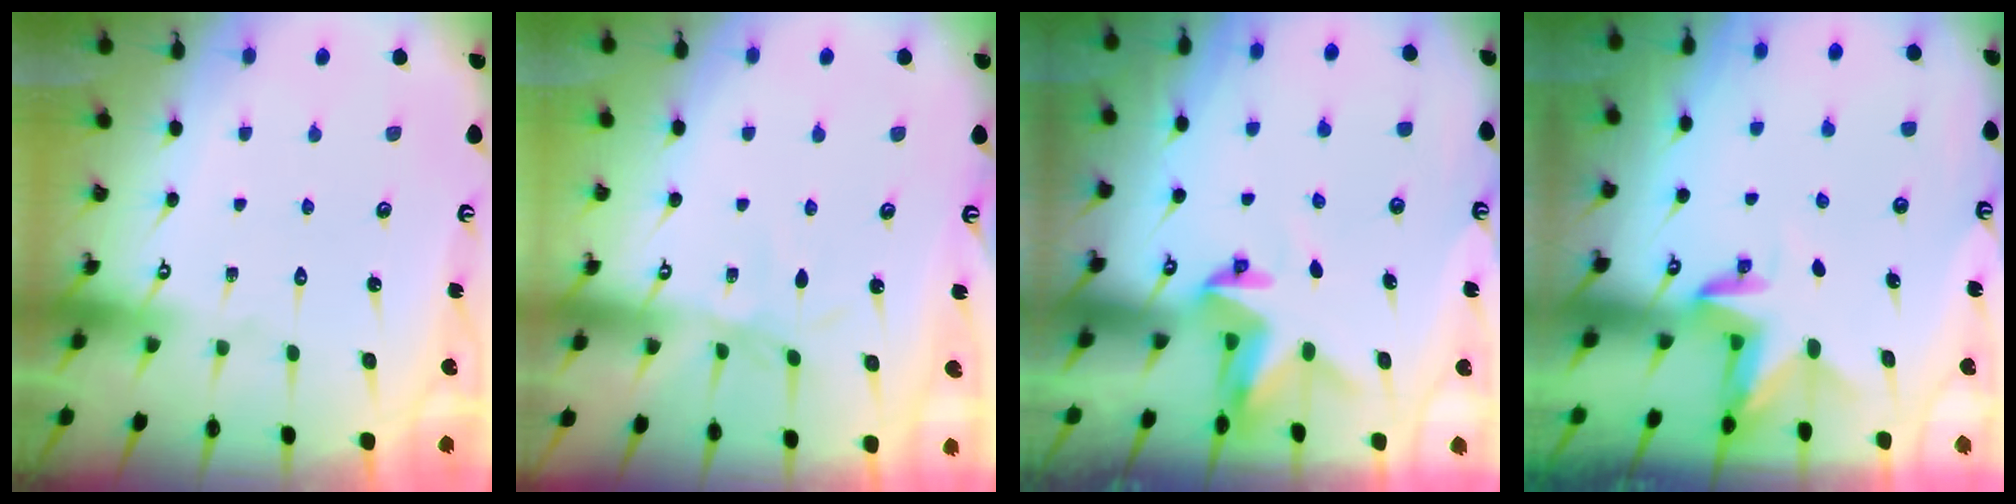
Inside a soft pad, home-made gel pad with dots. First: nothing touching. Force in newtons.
{"total": 2.6, "press": 2.6, "slide": 0.4}
{"total": 3.4, "press": 3.4, "slide": 0.2}
{"total": 3.3, "press": 3.3, "slide": 0.1}